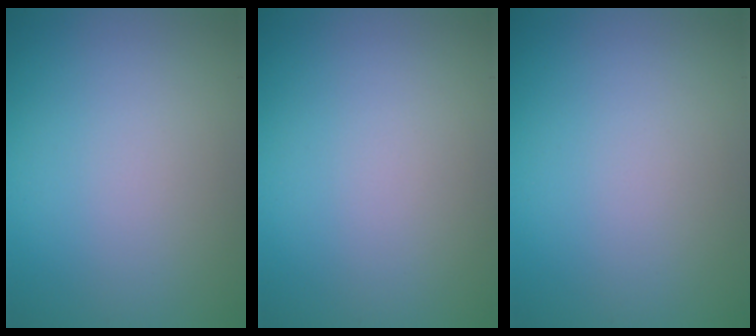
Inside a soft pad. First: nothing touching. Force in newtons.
{"total": 0.0}
{"total": 0.0}